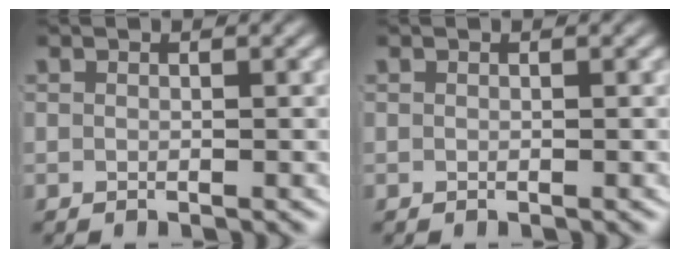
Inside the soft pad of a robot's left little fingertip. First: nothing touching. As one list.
[{"total": 0.0}]